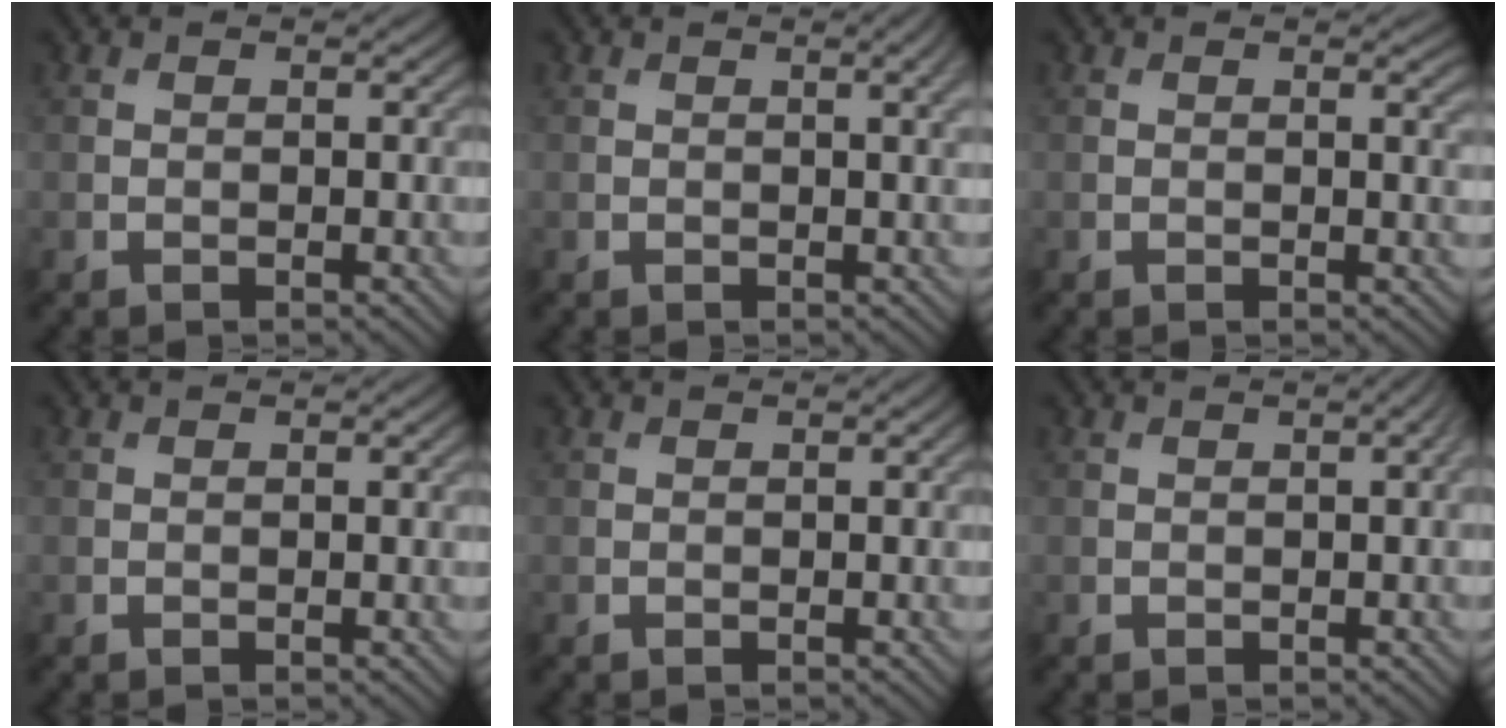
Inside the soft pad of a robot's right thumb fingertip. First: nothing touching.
{"total": 2.2, "force": [0.7, 0.4, 2.1], "torque": [-0.025, 0.004, 0.011]}
{"total": 1.0, "force": [0.3, 0.1, 0.9], "torque": [-0.011, -0.004, 0.003]}
{"total": 0.0}
{"total": 0.0}
{"total": 1.1, "force": [0.2, 0.2, 1.1], "torque": [-0.013, 0.007, 0.002]}